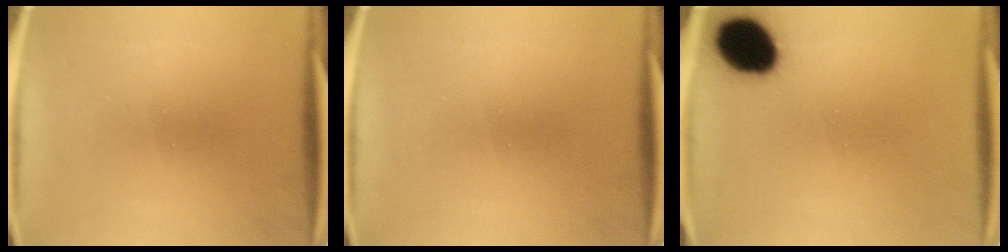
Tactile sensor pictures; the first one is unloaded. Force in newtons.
{"total": 0.0}
{"total": 12.0}